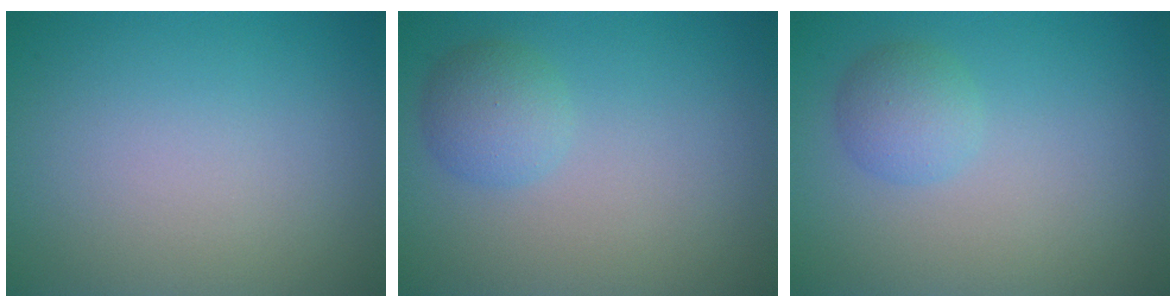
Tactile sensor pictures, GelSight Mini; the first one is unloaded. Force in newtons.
{"total": 2.5, "press": 2.5, "slide": 0.2}
{"total": 2.2, "press": 2.2, "slide": 0.1}